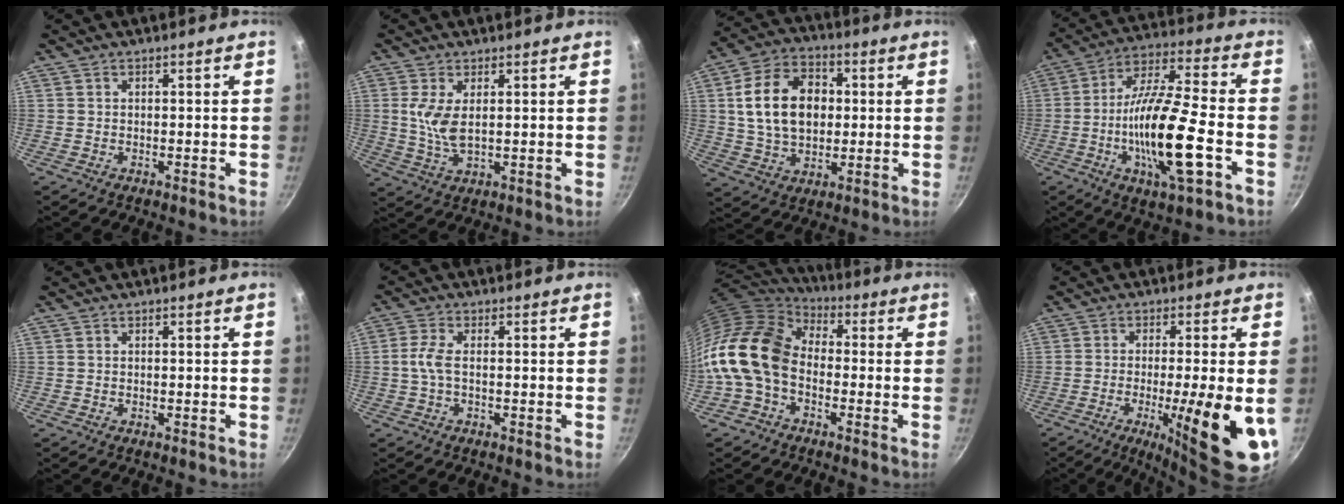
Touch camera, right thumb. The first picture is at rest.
{"total": 6.1, "force": [1.3, 2.7, 5.3], "torque": [-0.108, -0.008, 0.031]}
{"total": 16.0, "force": [2.0, 11.3, 11.2], "torque": [-0.172, 0.012, 0.030]}
{"total": 19.3, "force": [-5.3, 4.6, 18.0], "torque": [-0.325, 0.025, -0.104]}
{"total": 0.0}
{"total": 3.6, "force": [-0.4, 1.5, 3.3], "torque": [-0.086, 0.009, -0.013]}
{"total": 16.1, "force": [-2.6, 11.2, 11.3], "torque": [-0.197, 0.041, -0.075]}
{"total": 16.8, "force": [-4.2, 3.0, 16.0], "torque": [-0.223, -0.004, -0.057]}